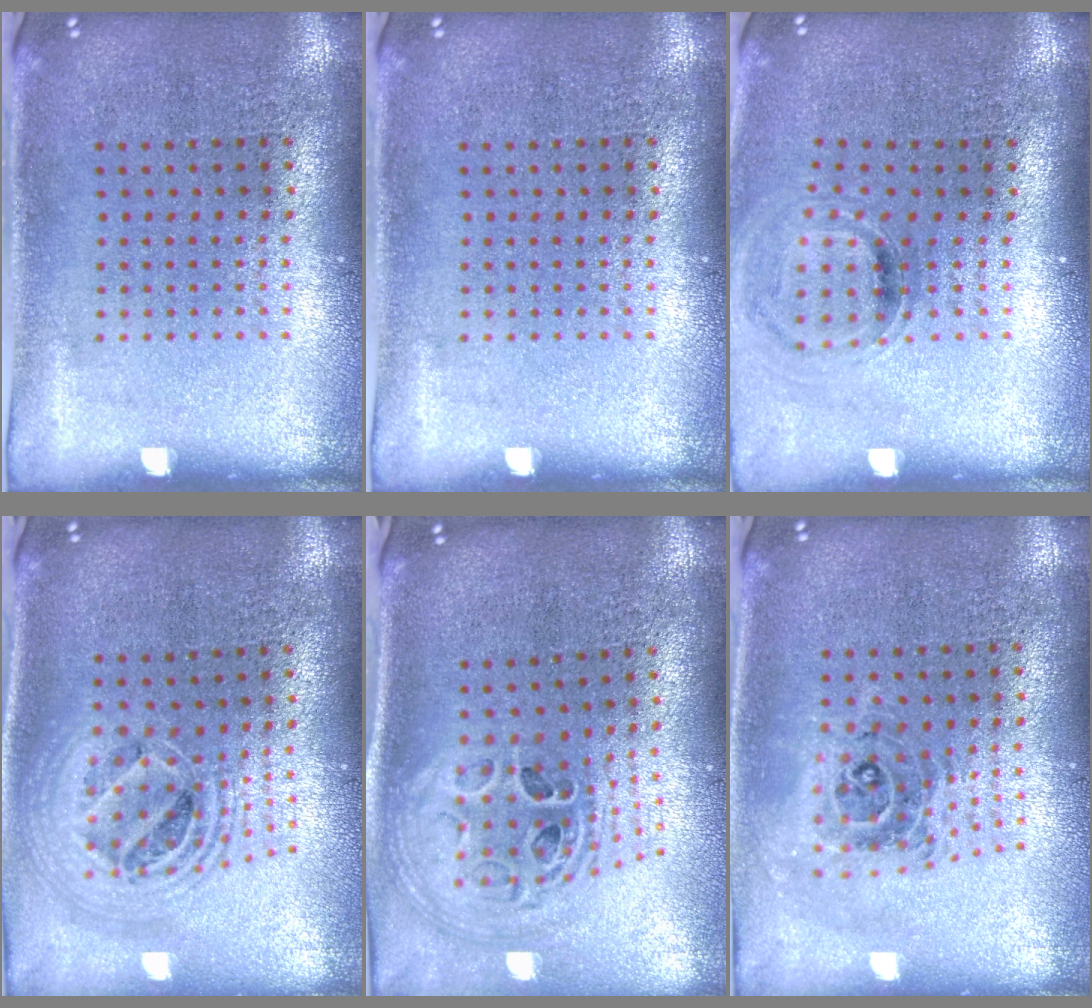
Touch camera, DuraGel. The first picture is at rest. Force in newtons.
{"total": 0.0}
{"total": 0.9, "press": 0.8, "slide": 0.3}
{"total": 2.2, "press": 1.7, "slide": 1.4}
{"total": 1.9, "press": 1.6, "slide": 1.1}
{"total": 0.9, "press": 0.9, "slide": 0.1}